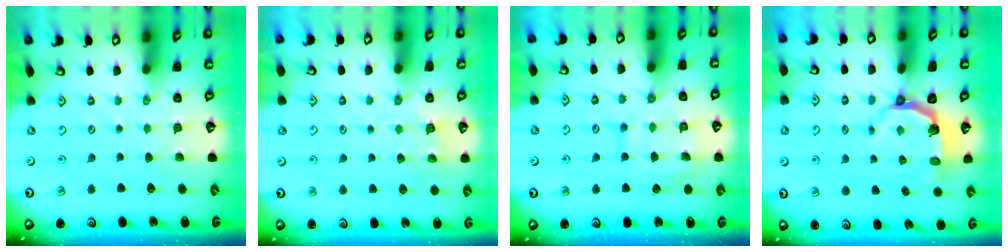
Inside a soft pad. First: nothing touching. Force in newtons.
{"total": 3.0, "press": 2.6, "slide": 1.5}
{"total": 10.1, "press": 10.0, "slide": 1.1}
{"total": 4.5, "press": 2.9, "slide": 3.4}